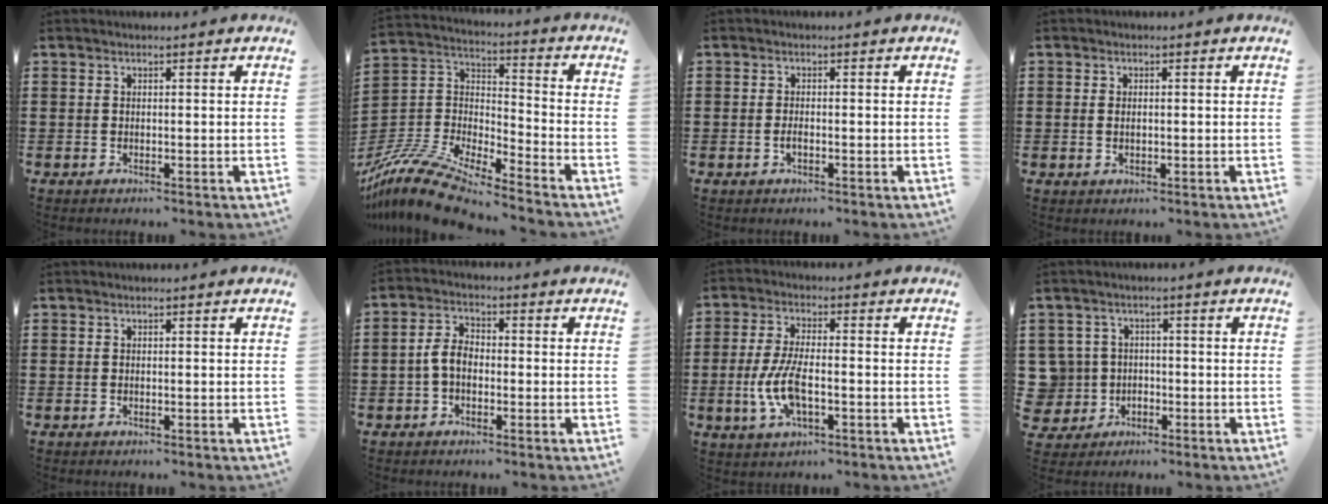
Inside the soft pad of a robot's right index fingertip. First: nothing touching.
{"total": 12.8, "force": [-11.5, 2.3, 5.3], "torque": [-0.130, 0.022, -0.233]}
{"total": 1.1, "force": [-0.5, 0.3, 0.9], "torque": [-0.017, -0.001, -0.008]}
{"total": 1.3, "force": [0.0, 0.6, 1.1], "torque": [-0.024, 0.003, 0.000]}
{"total": 0.0}
{"total": 4.3, "force": [-1.1, 2.5, 3.3], "torque": [-0.082, 0.000, -0.028]}
{"total": 7.8, "force": [-1.9, 3.1, 6.9], "torque": [-0.159, -0.009, -0.039]}
{"total": 5.1, "force": [-0.9, 4.9, 1.0], "torque": [-0.058, 0.007, -0.024]}